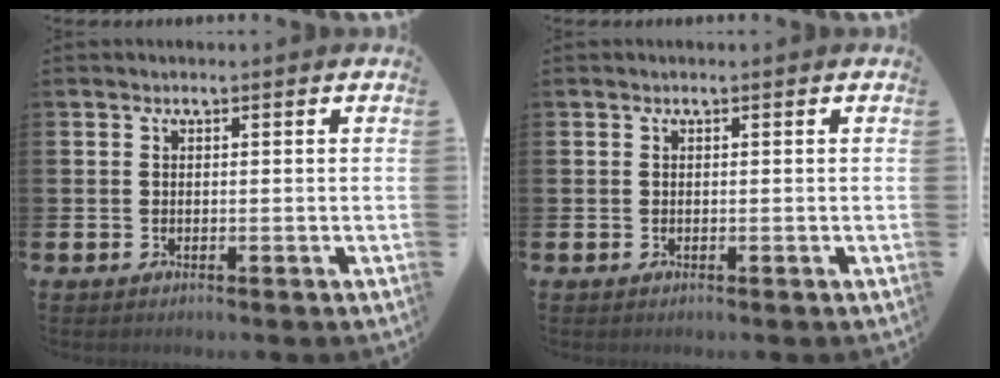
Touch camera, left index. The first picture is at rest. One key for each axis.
{"total": 0.0}